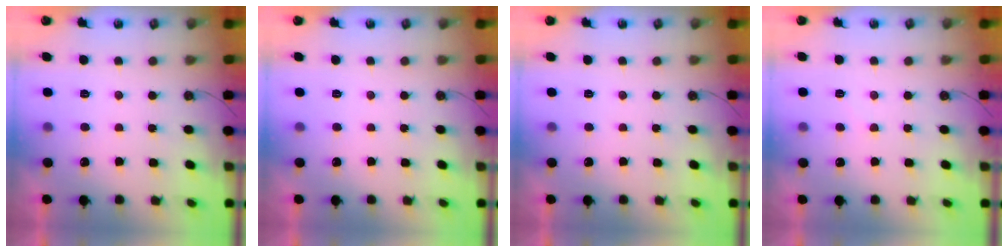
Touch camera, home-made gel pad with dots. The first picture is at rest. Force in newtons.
{"total": 0.0}
{"total": 0.0}
{"total": 2.2, "press": 2.2, "slide": 0.4}